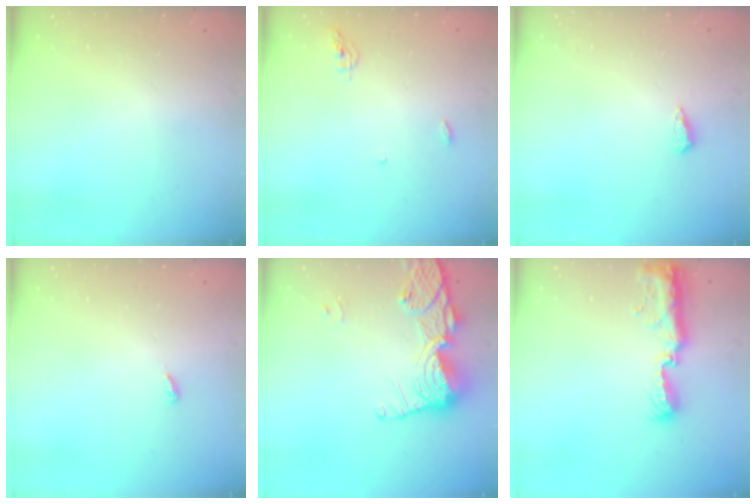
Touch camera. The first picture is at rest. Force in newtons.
{"total": 7.8, "press": 4.6, "slide": 6.3}
{"total": 6.1, "press": 6.0, "slide": 1.0}
{"total": 2.5, "press": 2.5, "slide": 0.2}
{"total": 17.4, "press": 17.3, "slide": 1.4}
{"total": 12.8, "press": 11.4, "slide": 5.9}